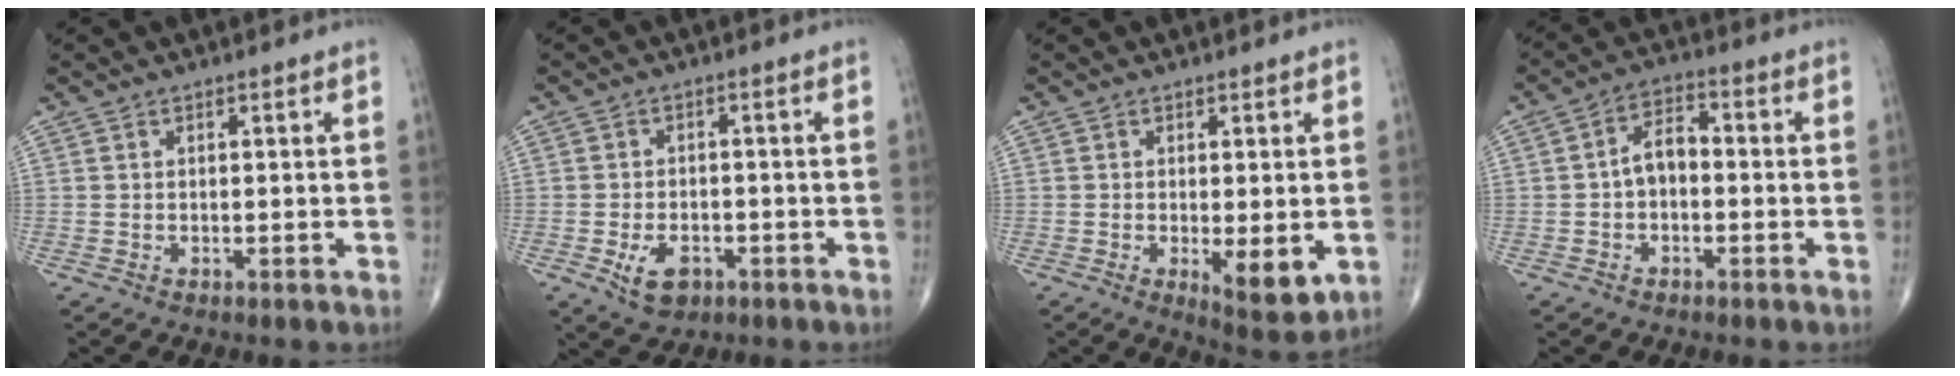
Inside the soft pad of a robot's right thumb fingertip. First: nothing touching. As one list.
[{"total": 5.8, "force": [-2.5, 3.6, 3.8], "torque": [-0.058, 0.005, -0.035]}, {"total": 6.6, "force": [-1.3, 2.2, 6.1], "torque": [-0.089, -0.020, -0.014]}, {"total": 5.5, "force": [-0.7, 3.5, 4.2], "torque": [-0.062, 0.025, -0.023]}]